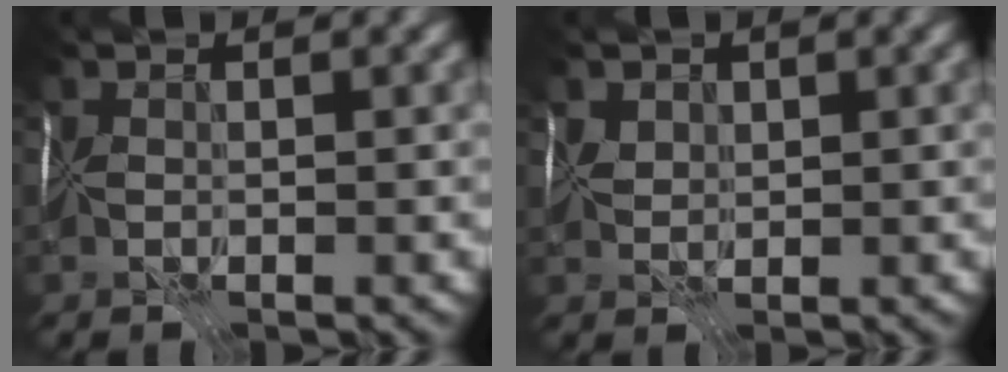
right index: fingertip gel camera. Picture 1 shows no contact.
{"total": 1.4, "force": [1.3, 0.4, 0.1], "torque": [0.004, 0.005, 0.031]}